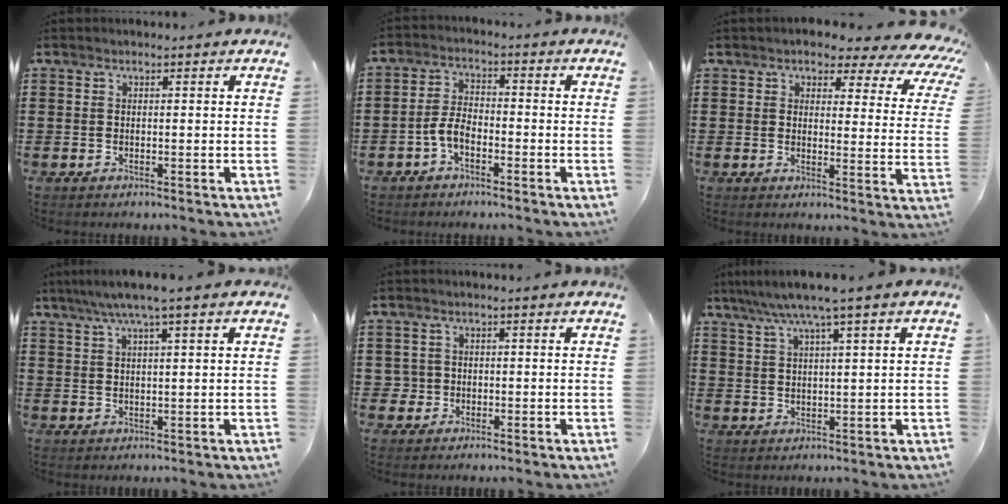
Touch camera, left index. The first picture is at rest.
{"total": 3.9, "force": [-2.1, 1.8, 2.7], "torque": [-0.071, 0.002, -0.047]}
{"total": 3.7, "force": [3.0, 1.3, 1.8], "torque": [-0.045, -0.020, 0.044]}
{"total": 4.2, "force": [2.4, 0.0, 3.4], "torque": [-0.069, 0.002, 0.041]}
{"total": 1.8, "force": [-0.3, 1.7, 0.1], "torque": [-0.013, 0.004, -0.010]}
{"total": 5.3, "force": [3.5, -0.4, 4.0], "torque": [-0.087, -0.009, 0.058]}